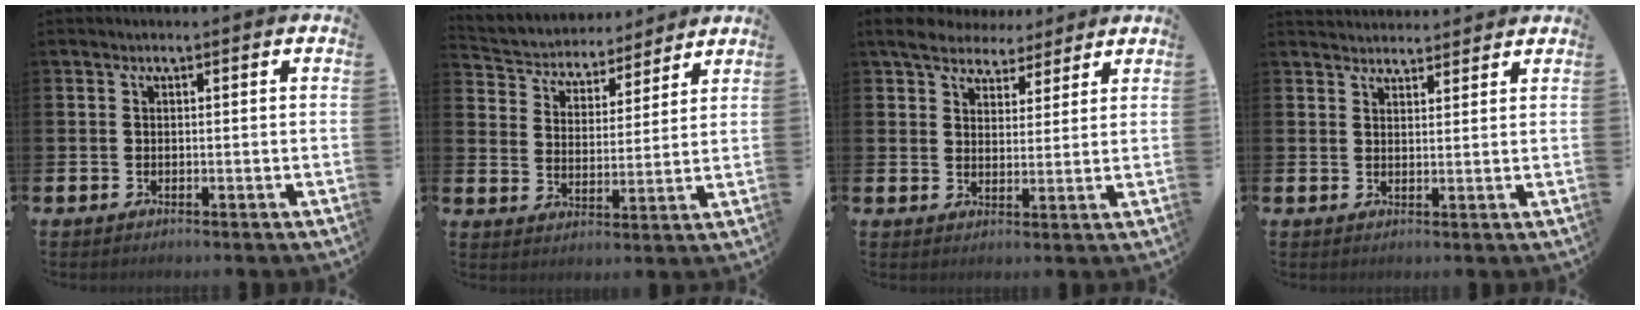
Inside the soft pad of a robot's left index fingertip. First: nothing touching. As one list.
[{"total": 4.7, "force": [4.3, 1.8, -0.3], "torque": [-0.025, -0.040, 0.071]}, {"total": 5.1, "force": [4.5, 2.2, 0.9], "torque": [-0.030, -0.018, 0.080]}, {"total": 3.0, "force": [2.9, 0.6, -0.2], "torque": [0.002, -0.013, 0.053]}]